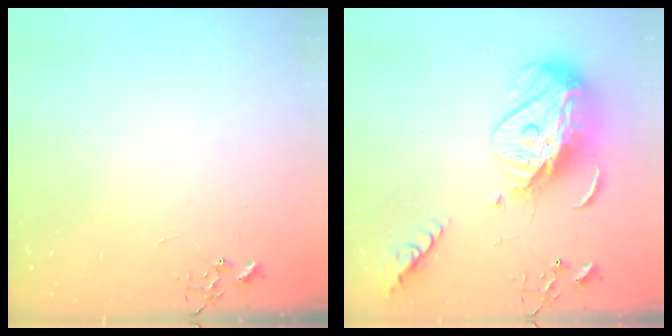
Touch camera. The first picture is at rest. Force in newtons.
{"total": 17.5, "press": 17.4, "slide": 1.6}